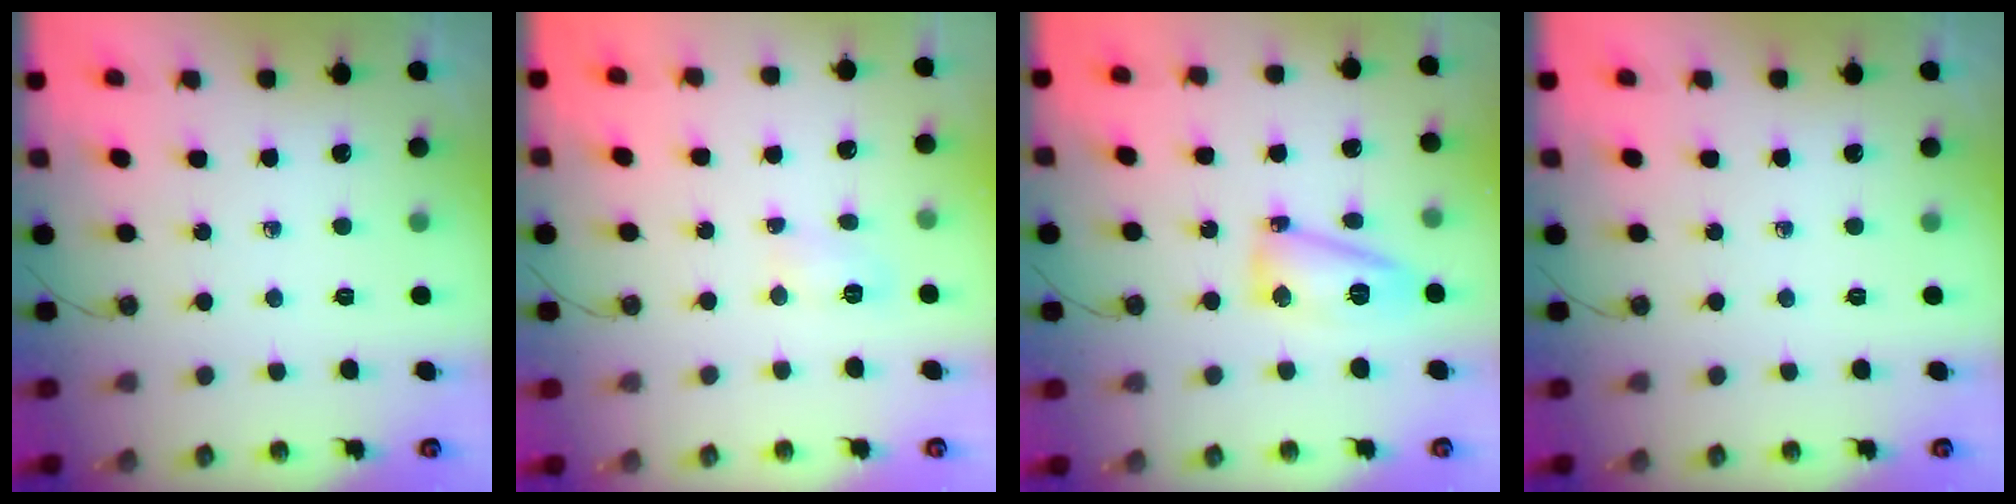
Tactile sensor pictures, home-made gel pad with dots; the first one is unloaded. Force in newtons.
{"total": 3.8, "press": 3.8, "slide": 0.5}
{"total": 10.5, "press": 10.2, "slide": 2.1}
{"total": 0.0}